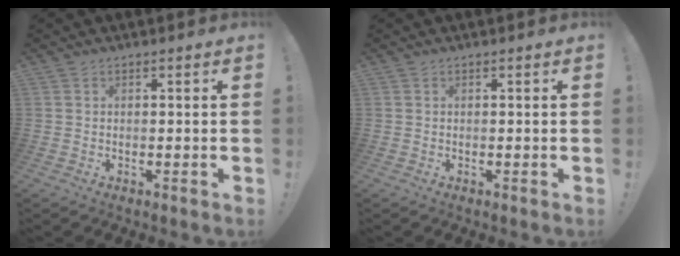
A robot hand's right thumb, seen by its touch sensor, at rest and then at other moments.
{"total": 0.0}